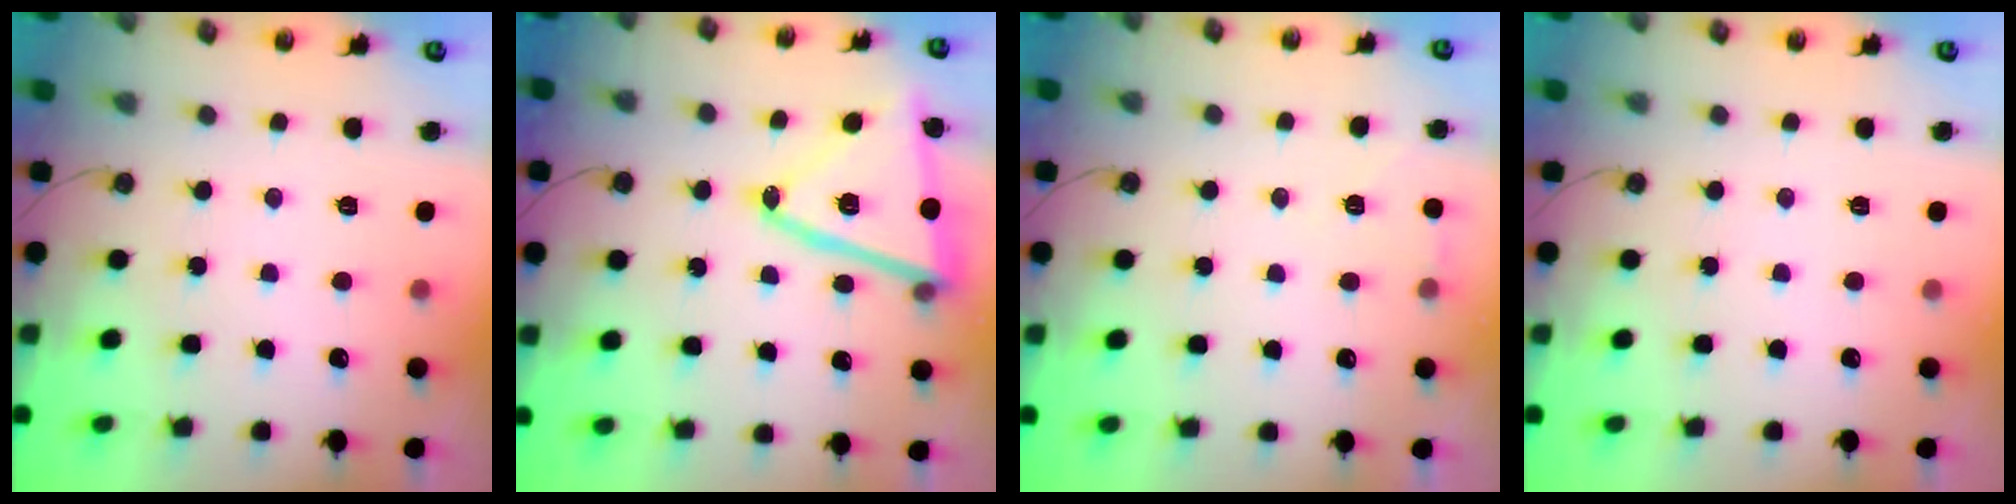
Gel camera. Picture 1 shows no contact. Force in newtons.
{"total": 18.0, "press": 17.8, "slide": 2.2}
{"total": 2.5, "press": 2.4, "slide": 0.7}
{"total": 0.0}